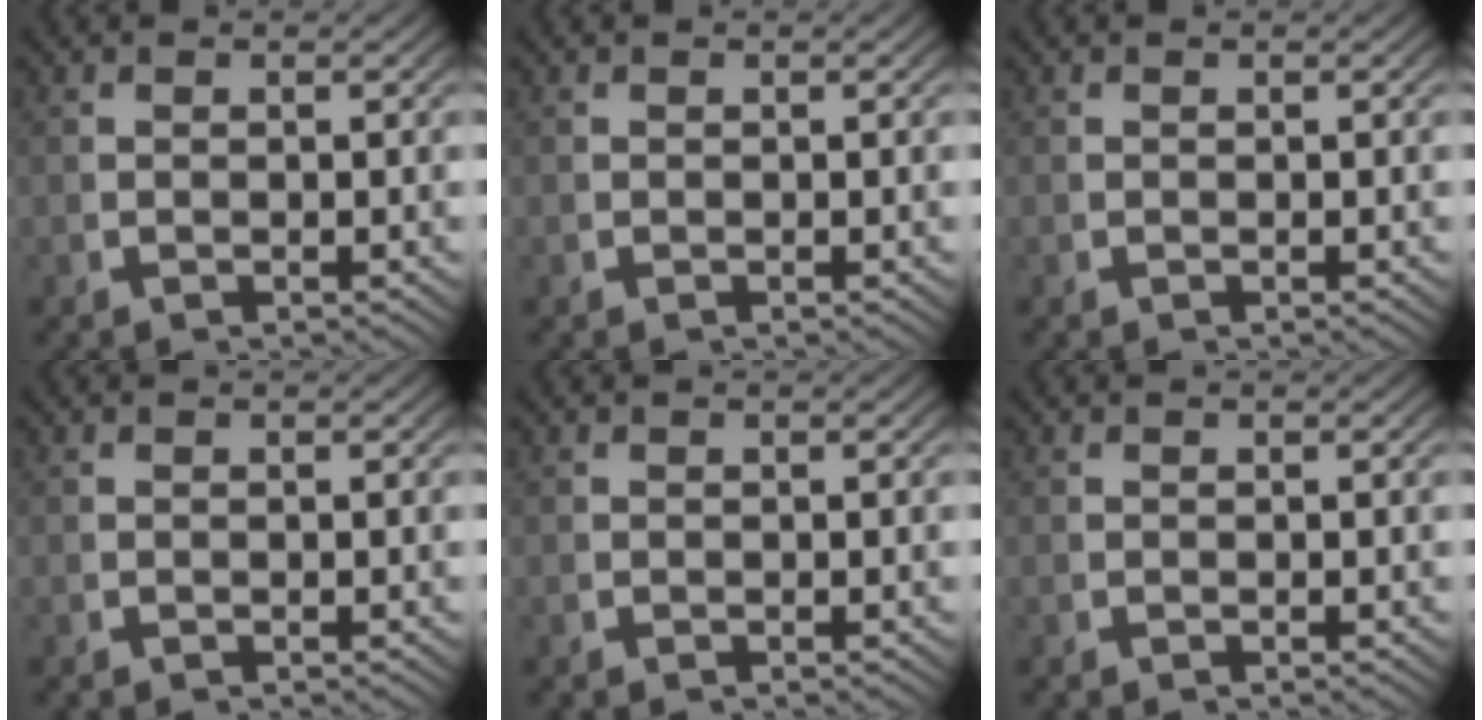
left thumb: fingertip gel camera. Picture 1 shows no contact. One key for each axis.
{"total": 0.0}
{"total": 0.0}
{"total": 0.0}
{"total": 0.0}
{"total": 0.0}